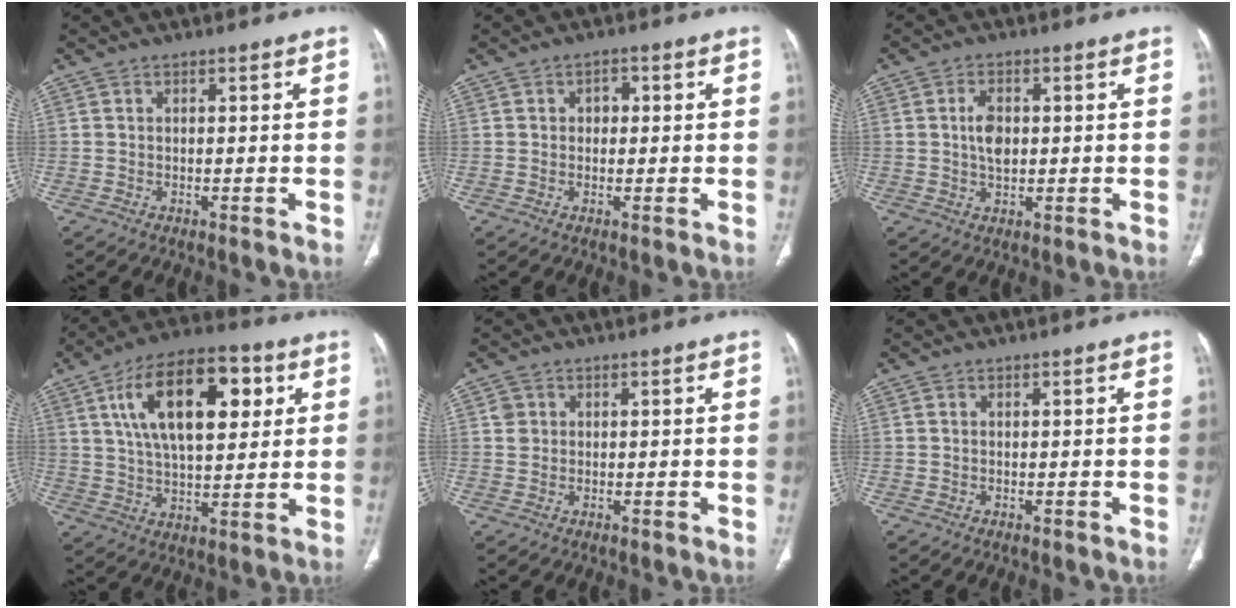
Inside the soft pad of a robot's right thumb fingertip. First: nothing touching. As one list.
[{"total": 2.2, "force": [0.3, 1.8, 1.3], "torque": [-0.006, 0.004, 0.002]}, {"total": 4.6, "force": [0.5, 2.9, 3.6], "torque": [-0.060, 0.000, 0.009]}, {"total": 19.8, "force": [6.5, 9.6, 16.0], "torque": [-0.239, -0.001, 0.106]}, {"total": 2.0, "force": [0.6, 1.8, 0.4], "torque": [0.002, -0.001, 0.010]}, {"total": 0.0}]